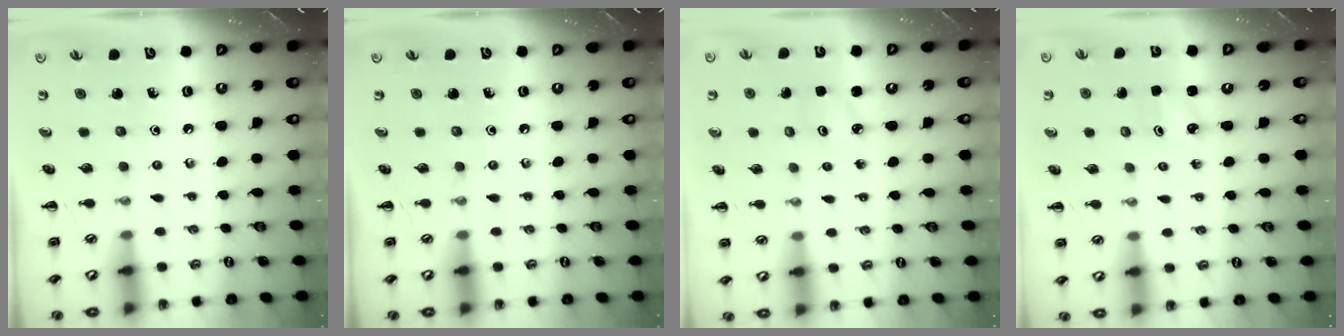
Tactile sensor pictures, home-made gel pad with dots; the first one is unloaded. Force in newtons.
{"total": 0.0}
{"total": 2.4, "press": 2.3, "slide": 0.7}
{"total": 2.3, "press": 2.2, "slide": 0.7}